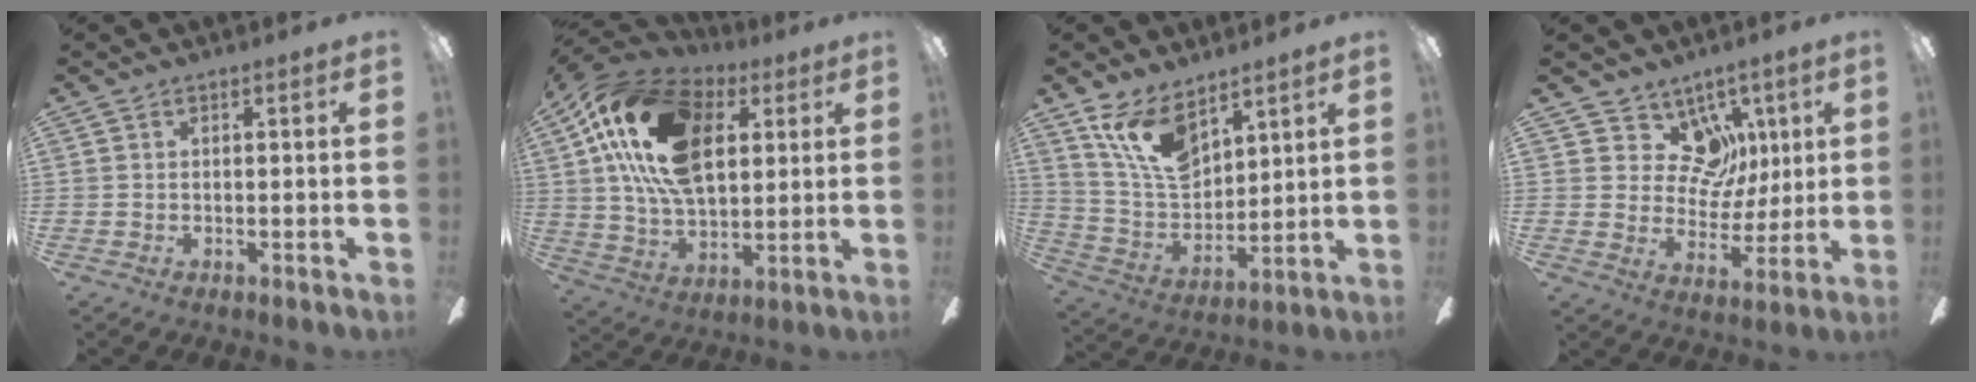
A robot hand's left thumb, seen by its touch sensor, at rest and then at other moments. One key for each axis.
{"total": 23.9, "fx": 8.3, "fy": 14.4, "fz": 17.2, "tx": -0.342, "ty": -0.002, "tz": 0.141}
{"total": 14.1, "fx": 9.1, "fy": 7.4, "fz": 7.8, "tx": -0.165, "ty": -0.035, "tz": 0.176}
{"total": 11.2, "fx": 5.2, "fy": 9.1, "fz": 3.8, "tx": -0.062, "ty": -0.026, "tz": 0.105}